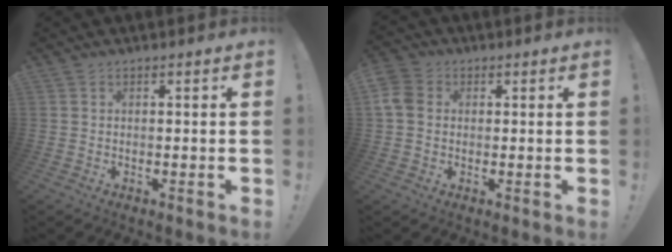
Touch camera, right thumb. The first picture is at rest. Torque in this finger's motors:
{"motor_torque": [0.18, 0.19, 0.30, 0.37, 0.23]}